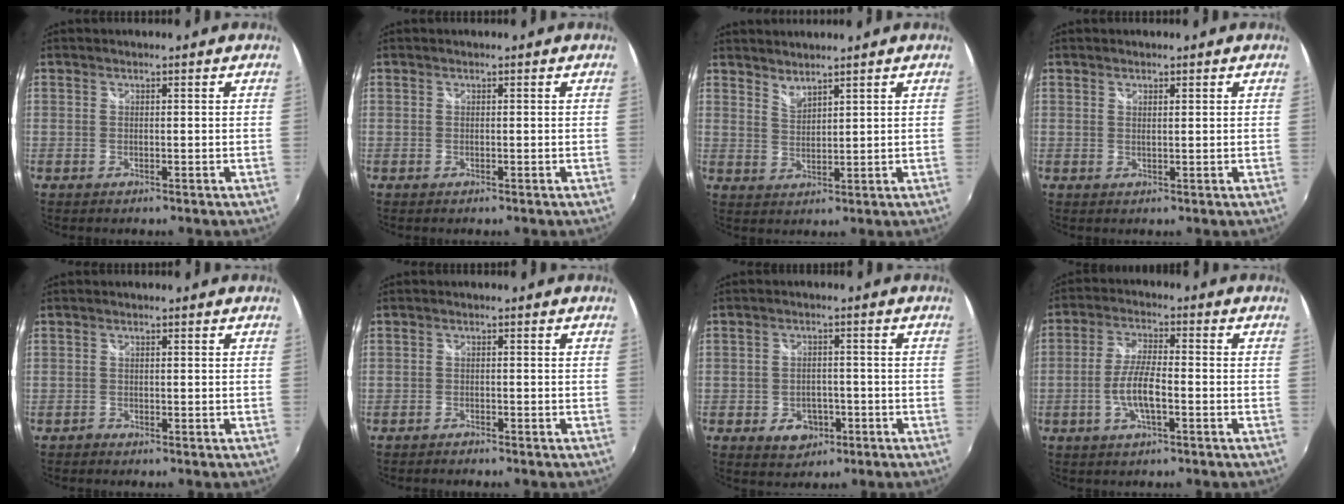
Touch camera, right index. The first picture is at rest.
{"total": 0.0}
{"total": 2.9, "force": [2.8, 0.2, 0.7], "torque": [-0.010, -0.002, 0.050]}
{"total": 0.9, "force": [0.7, 0.0, 0.5], "torque": [-0.009, 0.000, 0.011]}
{"total": 0.7, "force": [-0.5, 0.2, -0.3], "torque": [0.004, 0.000, -0.012]}
{"total": 1.5, "force": [-1.4, 0.3, 0.1], "torque": [-0.011, -0.005, -0.027]}
{"total": 5.6, "force": [-2.4, 4.4, 2.6], "torque": [-0.059, 0.003, -0.026]}
{"total": 7.0, "force": [-2.3, 1.8, 6.4], "torque": [-0.130, 0.001, -0.044]}